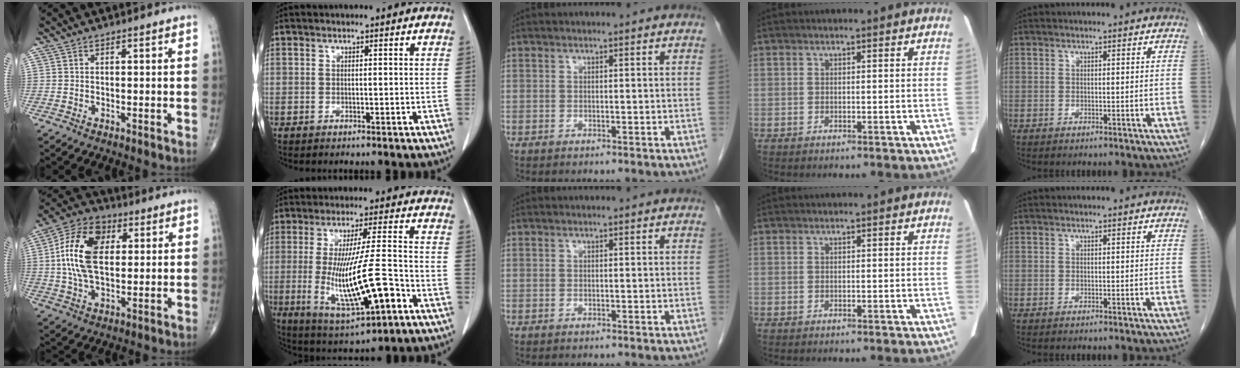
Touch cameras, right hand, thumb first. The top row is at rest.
{"thumb": {"total": 15.0, "force": [2.3, 9.0, 11.8], "torque": [-0.220, 0.012, 0.037]}, "index": {"total": 15.6, "force": [-4.3, 2.0, 14.8], "torque": [-0.278, -0.019, -0.060]}}